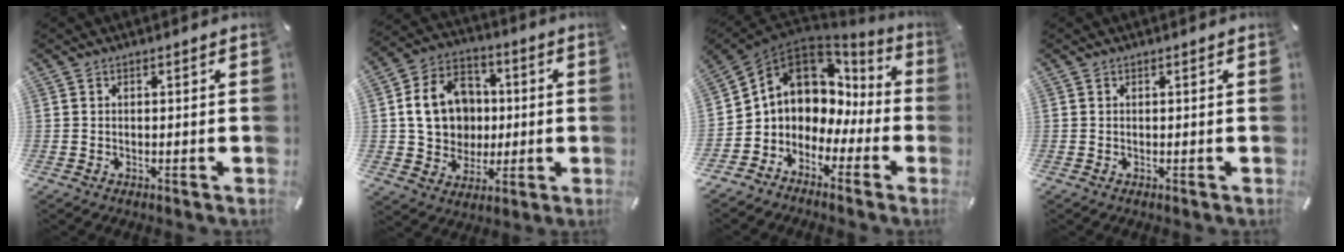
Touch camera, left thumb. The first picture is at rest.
{"total": 14.2, "force": [0.5, 12.5, 6.8], "torque": [-0.126, 0.016, 0.015]}
{"total": 9.9, "force": [3.2, 8.4, 4.1], "torque": [-0.100, -0.023, 0.058]}
{"total": 0.0}